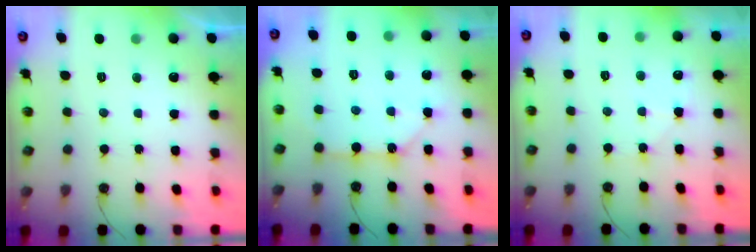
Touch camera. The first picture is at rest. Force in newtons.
{"total": 10.3, "press": 10.3, "slide": 0.6}
{"total": 5.0, "press": 5.0, "slide": 0.6}